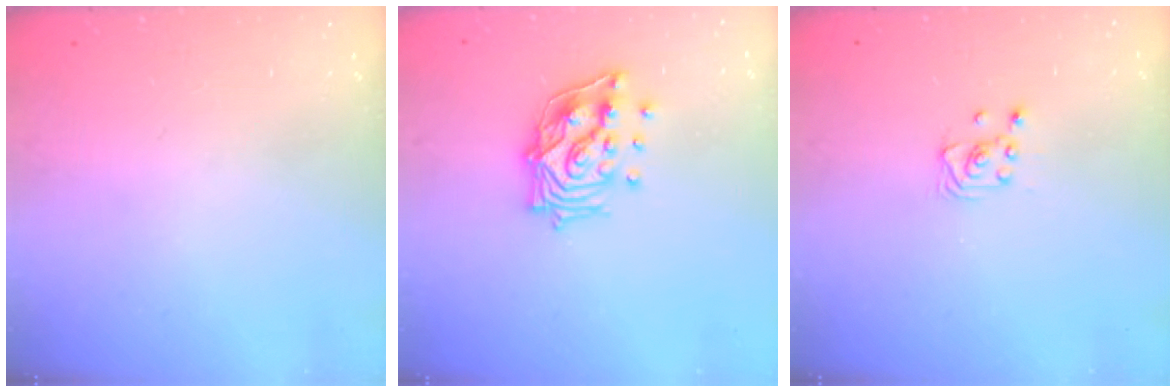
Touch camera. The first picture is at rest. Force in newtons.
{"total": 14.5, "press": 14.4, "slide": 1.6}
{"total": 2.6, "press": 2.6, "slide": 0.3}